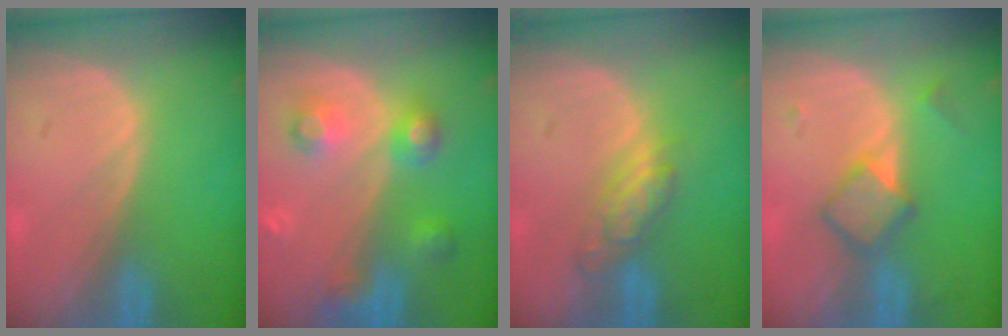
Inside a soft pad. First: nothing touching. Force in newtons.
{"total": 6.0, "press": 6.0, "slide": 0.3}
{"total": 5.4, "press": 4.7, "slide": 2.7}
{"total": 4.7, "press": 4.6, "slide": 0.6}